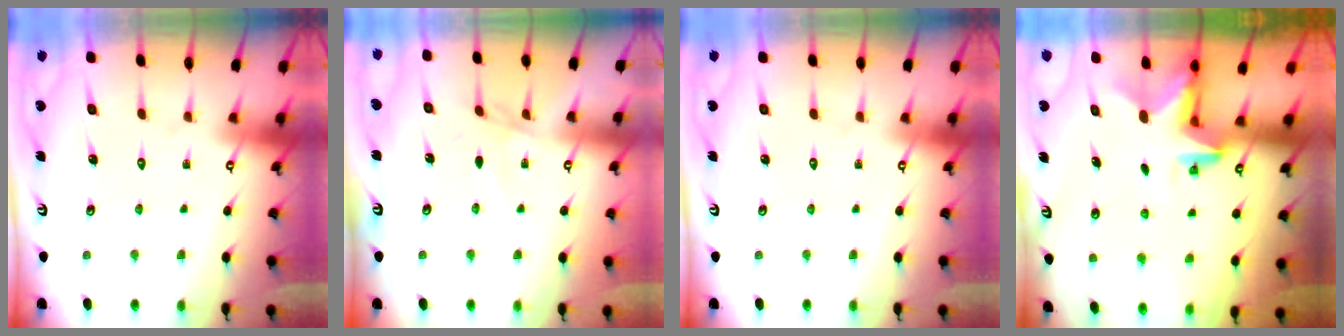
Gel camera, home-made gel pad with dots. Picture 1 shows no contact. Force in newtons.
{"total": 2.2, "press": 2.1, "slide": 0.3}
{"total": 0.0}
{"total": 2.9, "press": 2.9, "slide": 0.2}